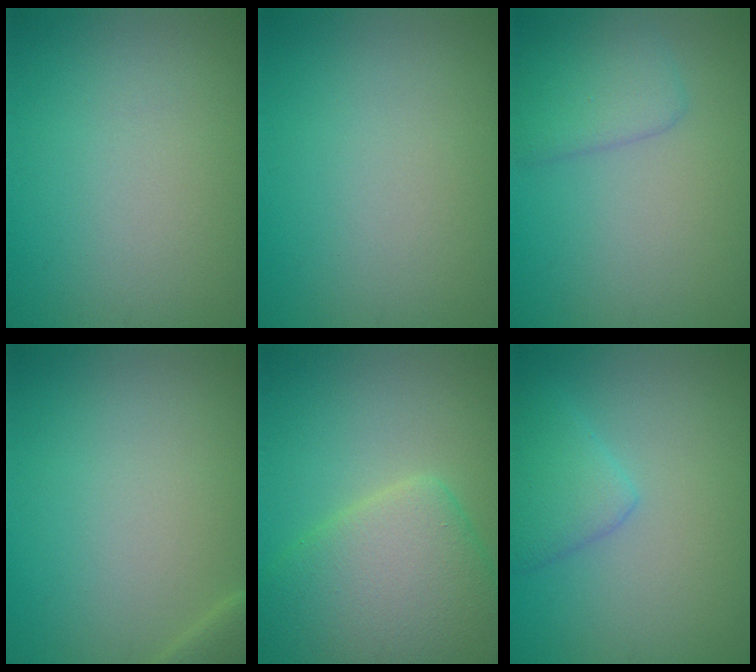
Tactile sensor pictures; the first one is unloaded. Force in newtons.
{"total": 0.0}
{"total": 2.9, "press": 2.9, "slide": 0.1}
{"total": 1.9, "press": 1.9, "slide": 0.2}
{"total": 7.1, "press": 7.1, "slide": 0.3}
{"total": 2.8, "press": 2.8, "slide": 0.1}